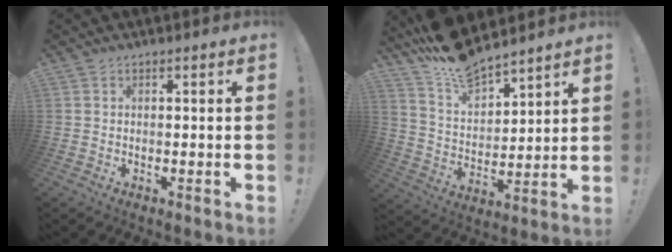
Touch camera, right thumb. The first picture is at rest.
{"total": 11.6, "force": [10.7, 3.4, 2.9], "torque": [-0.067, -0.090, 0.194]}